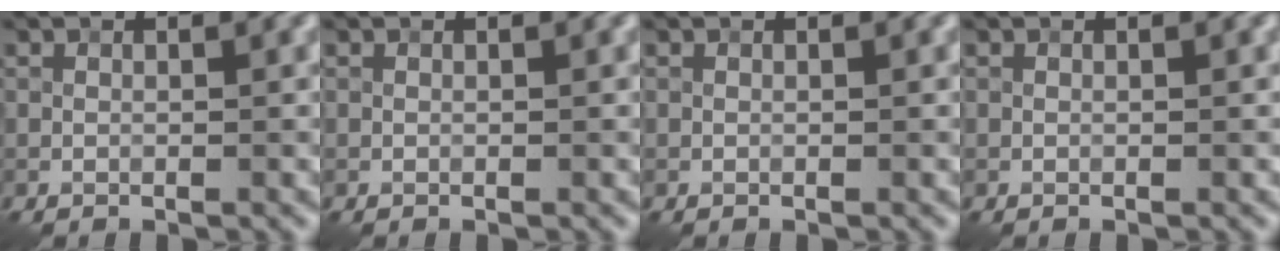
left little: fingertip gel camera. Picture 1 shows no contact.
{"total": 0.0}
{"total": 0.0}
{"total": 0.0}